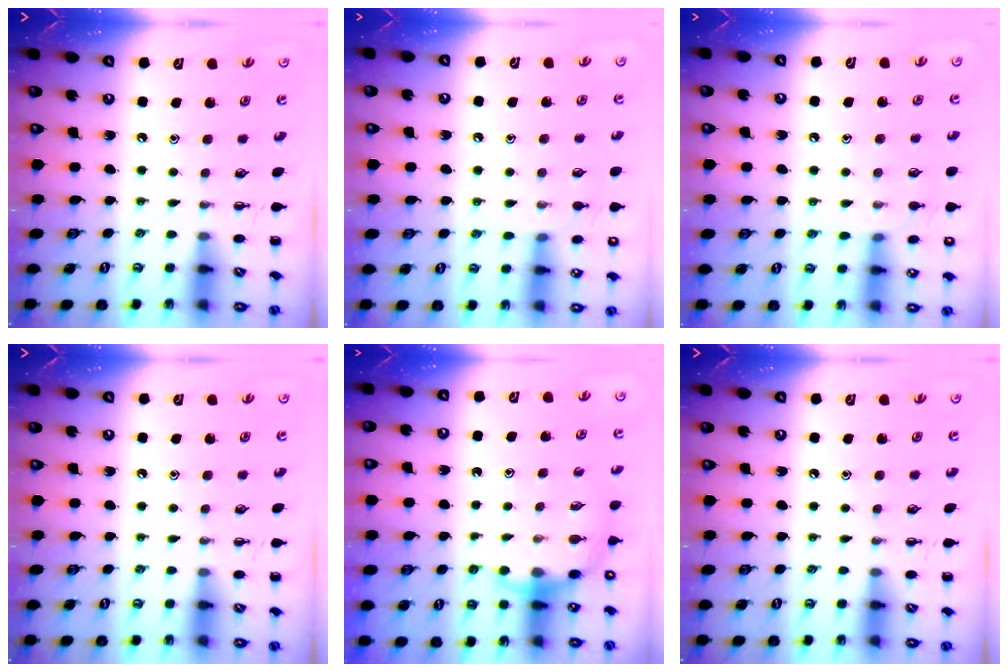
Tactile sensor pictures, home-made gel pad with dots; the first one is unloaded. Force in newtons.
{"total": 7.8, "press": 7.5, "slide": 2.1}
{"total": 7.8, "press": 7.5, "slide": 2.1}
{"total": 0.0}
{"total": 8.1, "press": 8.0, "slide": 1.3}
{"total": 0.0}